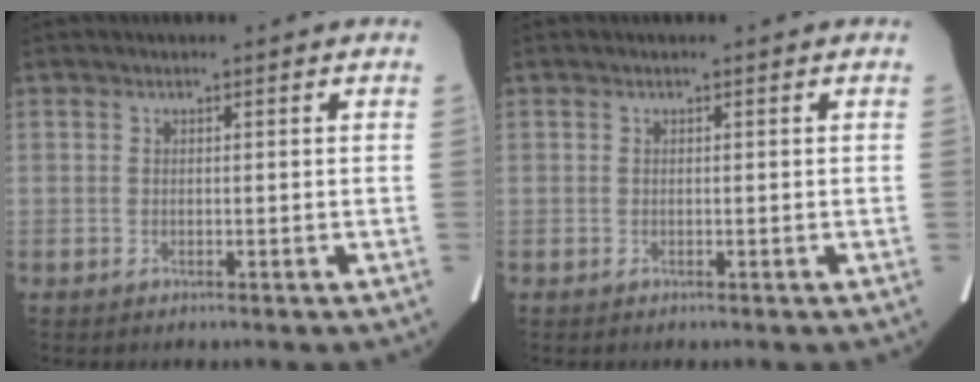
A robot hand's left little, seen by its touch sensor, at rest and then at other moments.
{"total": 0.0}